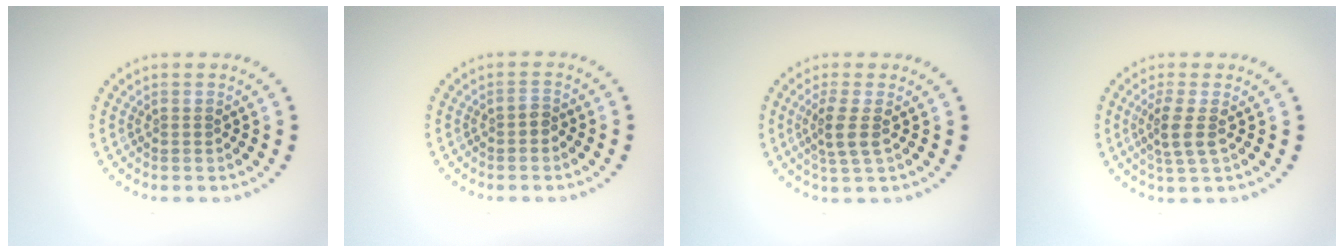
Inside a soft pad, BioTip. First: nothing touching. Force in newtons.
{"total": 0.9, "press": 0.8, "slide": 0.5}
{"total": 2.5, "press": 2.0, "slide": 1.5}
{"total": 2.5, "press": 2.0, "slide": 1.5}